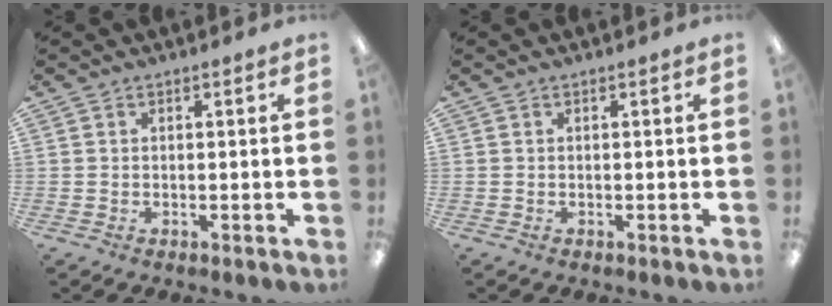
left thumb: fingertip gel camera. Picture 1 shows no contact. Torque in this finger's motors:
{"motor_torque": [0.00, 0.00, -0.01, 0.00, 0.00]}